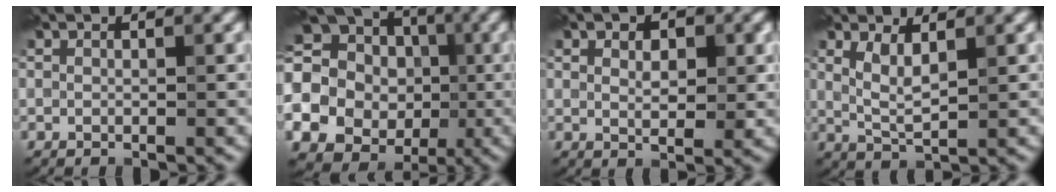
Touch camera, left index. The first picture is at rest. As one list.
[{"total": 26.1, "force": [-3.7, 24.6, 8.0], "torque": [-0.154, -0.004, -0.088]}, {"total": 3.0, "force": [1.1, 1.7, 2.2], "torque": [-0.023, 0.003, 0.014]}, {"total": 2.6, "force": [1.1, 0.8, 2.2], "torque": [-0.050, -0.007, 0.026]}]